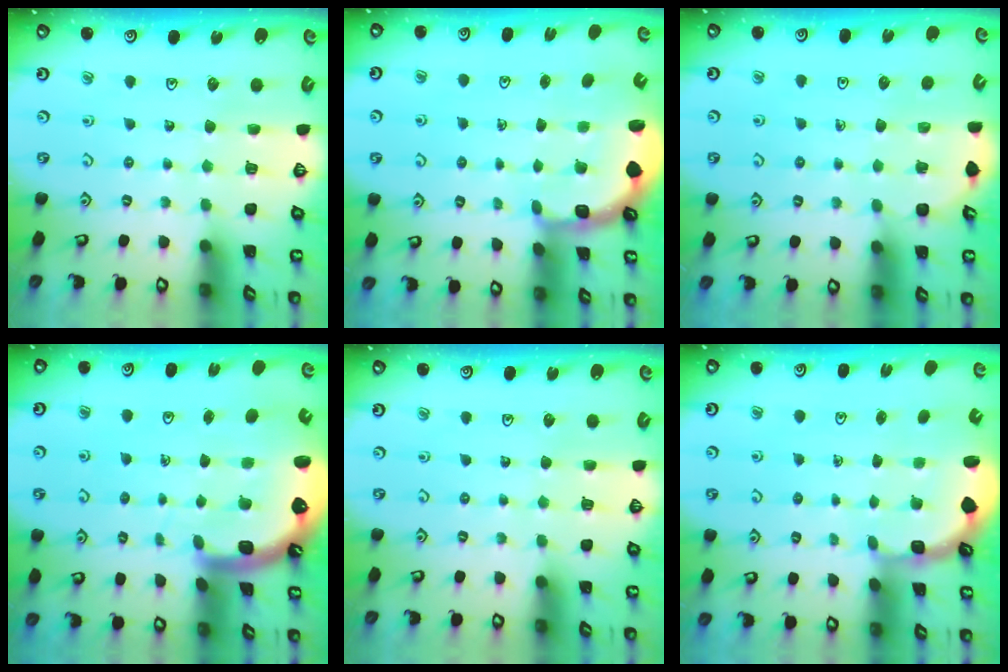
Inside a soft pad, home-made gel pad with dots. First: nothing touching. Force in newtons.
{"total": 2.1, "press": 2.0, "slide": 0.6}
{"total": 2.7, "press": 2.6, "slide": 0.8}
{"total": 5.4, "press": 5.2, "slide": 1.4}
{"total": 0.0}
{"total": 2.6, "press": 1.9, "slide": 1.8}